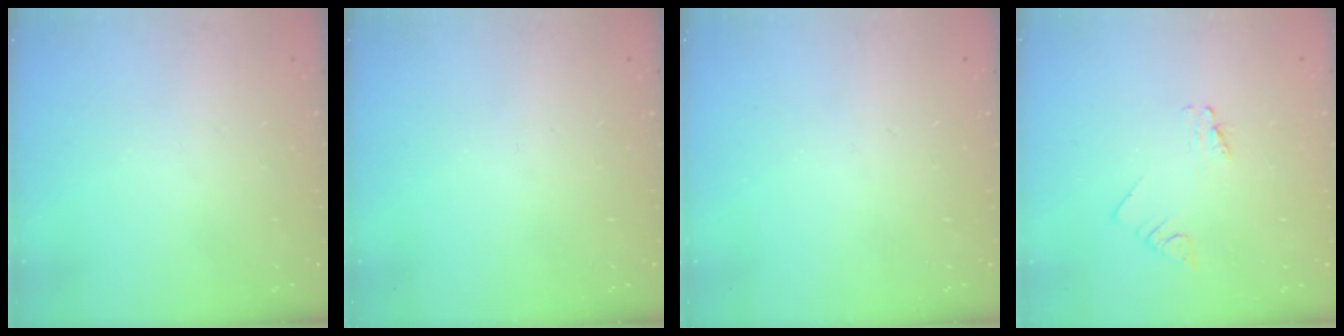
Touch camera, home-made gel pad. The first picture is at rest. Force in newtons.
{"total": 0.0}
{"total": 0.0}
{"total": 1.1, "press": 1.1, "slide": 0.0}